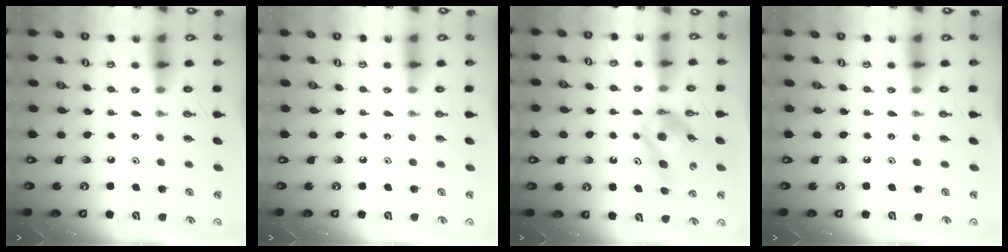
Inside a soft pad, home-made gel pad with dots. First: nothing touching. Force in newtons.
{"total": 0.0}
{"total": 10.7, "press": 10.7, "slide": 1.1}
{"total": 0.0}